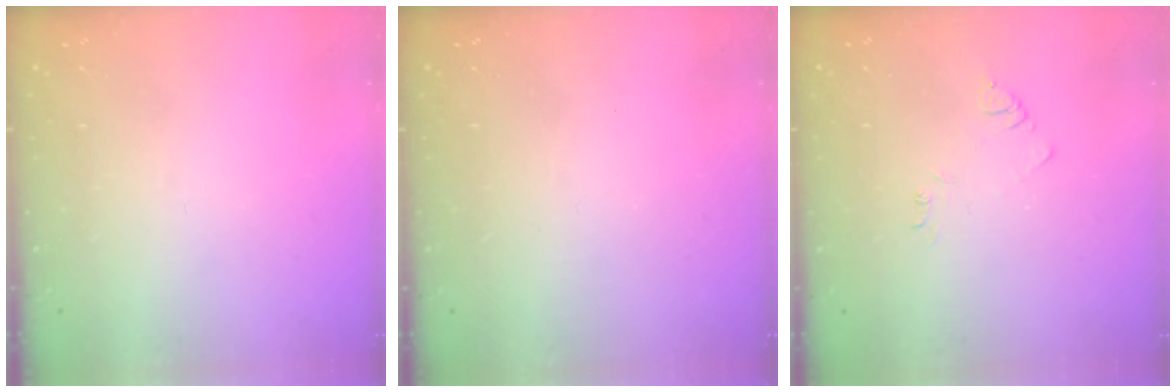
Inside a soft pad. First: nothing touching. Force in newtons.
{"total": 0.0}
{"total": 3.0, "press": 3.0, "slide": 0.4}